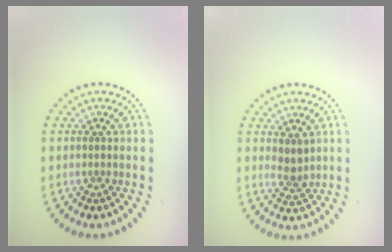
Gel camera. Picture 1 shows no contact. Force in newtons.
{"total": 1.6, "press": 1.3, "slide": 0.9}